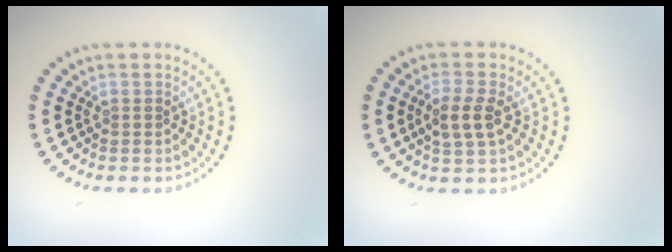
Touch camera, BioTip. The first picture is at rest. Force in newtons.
{"total": 2.6, "press": 2.5, "slide": 0.8}